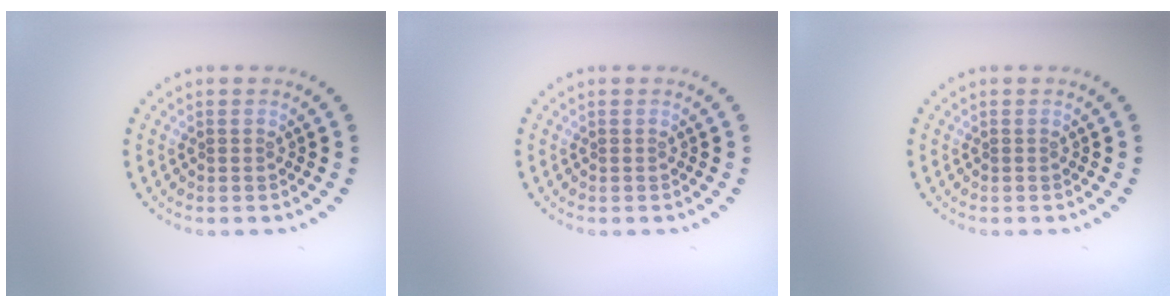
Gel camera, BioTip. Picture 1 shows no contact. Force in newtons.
{"total": 0.0}
{"total": 0.0}